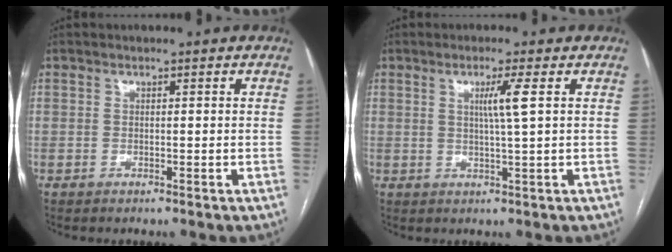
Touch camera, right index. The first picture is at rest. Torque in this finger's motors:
{"motor_torque": [0.28, 0.01, 0.11, 0.07]}